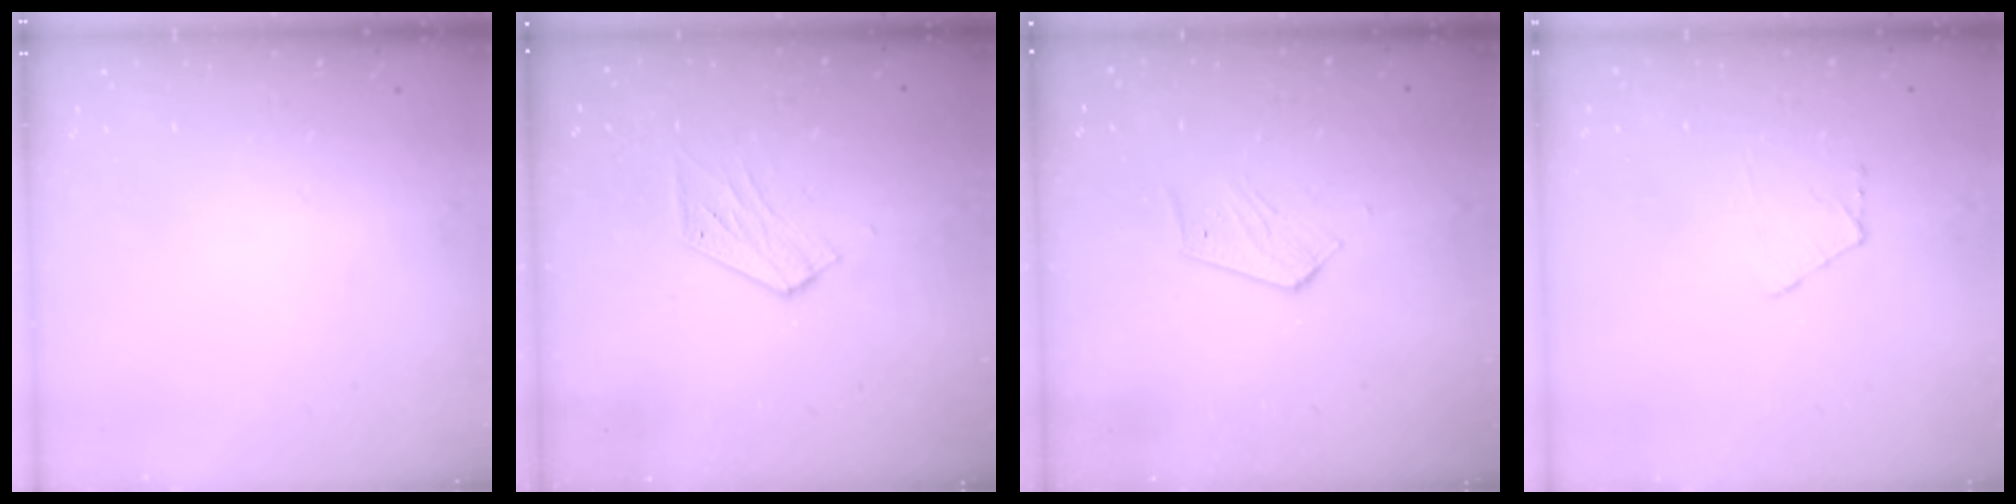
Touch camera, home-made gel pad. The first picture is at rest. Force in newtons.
{"total": 6.0, "press": 5.9, "slide": 0.4}
{"total": 5.3, "press": 5.3, "slide": 0.5}
{"total": 3.3, "press": 3.3, "slide": 0.3}